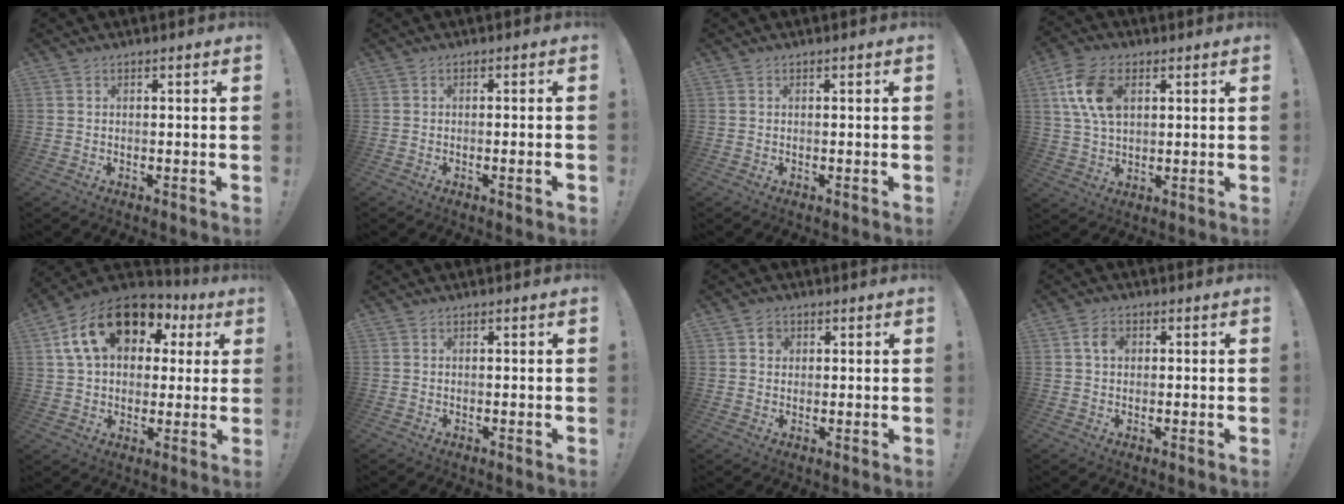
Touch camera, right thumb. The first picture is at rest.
{"total": 2.1, "force": [-0.6, -0.4, 2.0], "torque": [-0.038, 0.000, -0.009]}
{"total": 0.0}
{"total": 12.2, "force": [4.1, 7.4, 8.8], "torque": [-0.174, 0.000, 0.077]}
{"total": 18.9, "force": [8.1, 12.3, 11.9], "torque": [-0.195, -0.020, 0.149]}
{"total": 0.0}
{"total": 2.7, "force": [0.9, 2.4, 0.8], "torque": [-0.006, -0.003, 0.014]}
{"total": 3.7, "force": [0.7, 2.4, 2.8], "torque": [-0.051, 0.008, 0.012]}